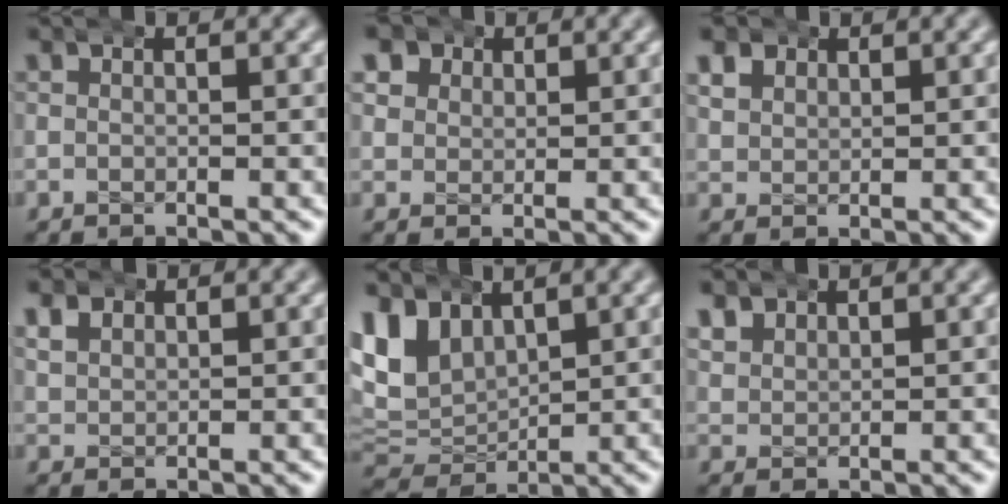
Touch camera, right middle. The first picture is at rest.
{"total": 4.3, "force": [2.0, 3.6, 1.5], "torque": [-0.030, -0.005, 0.032]}
{"total": 2.6, "force": [1.5, 2.0, 0.7], "torque": [-0.019, -0.002, 0.032]}
{"total": 2.1, "force": [1.4, 1.4, 0.6], "torque": [-0.016, -0.001, 0.030]}
{"total": 9.6, "force": [1.8, 8.0, 5.0], "torque": [-0.127, -0.019, 0.038]}
{"total": 2.4, "force": [1.8, 1.4, 0.4], "torque": [-0.015, 0.000, 0.038]}